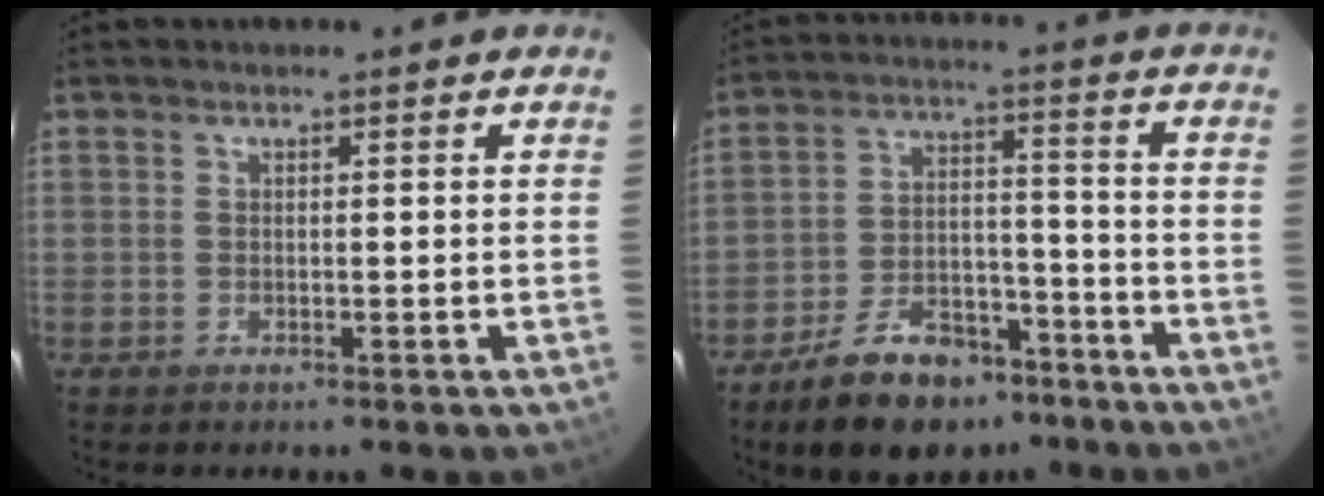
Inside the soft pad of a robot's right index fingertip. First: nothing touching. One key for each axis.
{"total": 15.0, "fx": -10.9, "fy": 7.6, "fz": 6.9, "tx": -0.144, "ty": 0.020, "tz": -0.163}